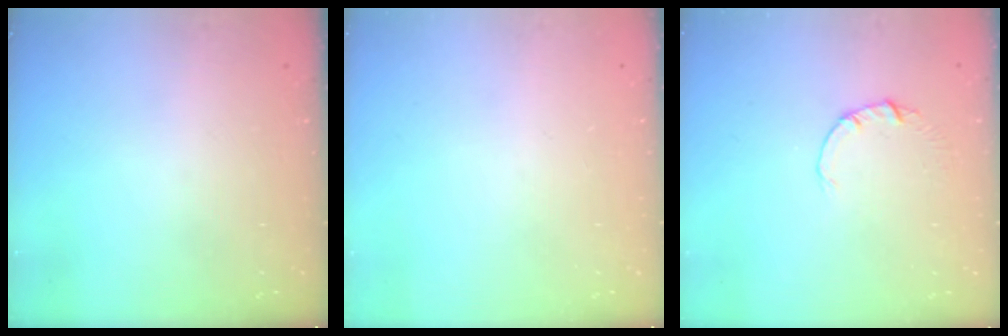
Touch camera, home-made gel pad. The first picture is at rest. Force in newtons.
{"total": 0.0}
{"total": 0.5, "press": 0.5, "slide": 0.1}